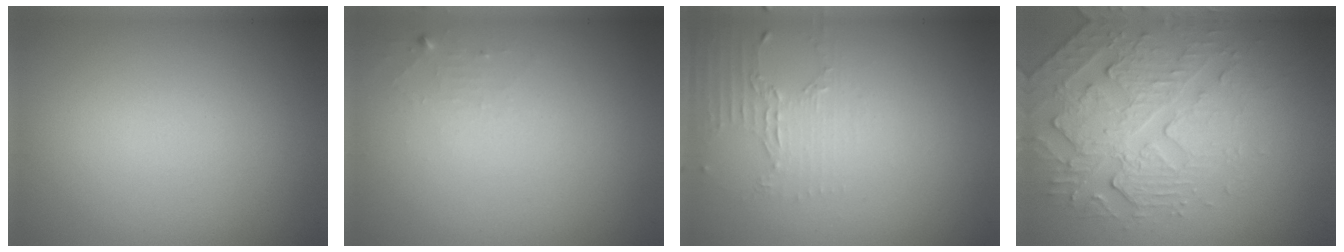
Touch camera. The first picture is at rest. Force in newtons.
{"total": 1.0, "press": 1.0, "slide": 0.1}
{"total": 2.0, "press": 1.5, "slide": 1.4}
{"total": 4.4, "press": 4.0, "slide": 1.6}